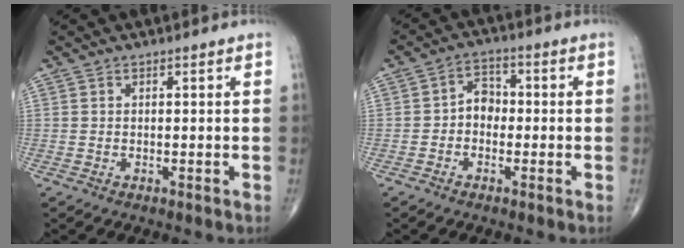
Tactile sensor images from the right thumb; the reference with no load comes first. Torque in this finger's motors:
{"motor_torque": [0.00, 0.09, 0.58, 0.02, -0.01]}